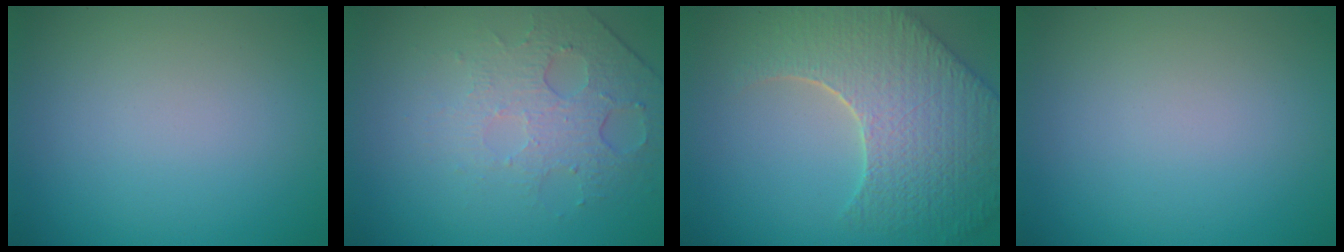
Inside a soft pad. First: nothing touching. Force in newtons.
{"total": 4.6, "press": 3.0, "slide": 3.5}
{"total": 9.2, "press": 6.4, "slide": 6.6}
{"total": 0.0}